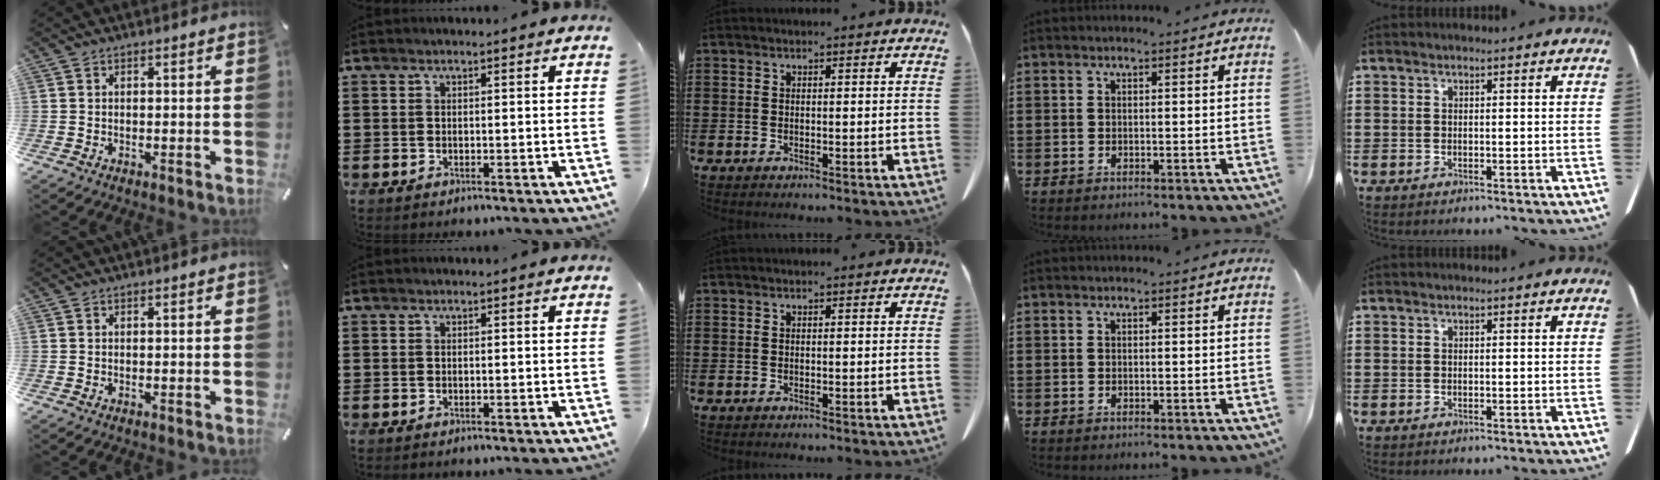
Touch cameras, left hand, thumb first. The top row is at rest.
{}